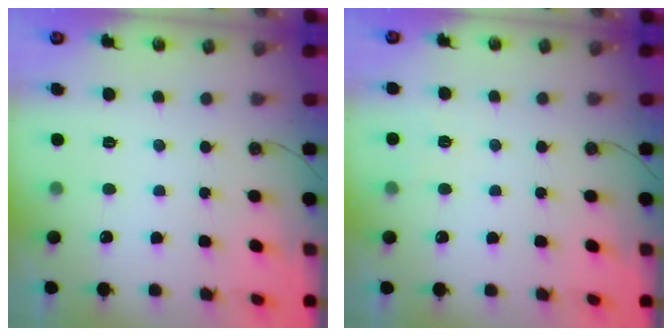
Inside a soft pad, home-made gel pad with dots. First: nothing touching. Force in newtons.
{"total": 2.9, "press": 2.9, "slide": 0.2}